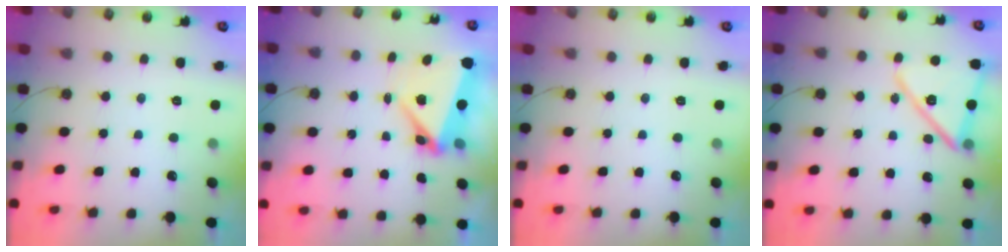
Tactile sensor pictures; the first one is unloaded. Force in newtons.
{"total": 6.4, "press": 6.0, "slide": 2.1}
{"total": 0.0}
{"total": 16.0, "press": 14.6, "slide": 6.4}